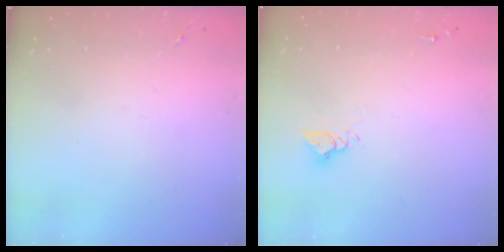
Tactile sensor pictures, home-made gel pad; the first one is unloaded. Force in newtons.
{"total": 5.5, "press": 5.5, "slide": 0.5}